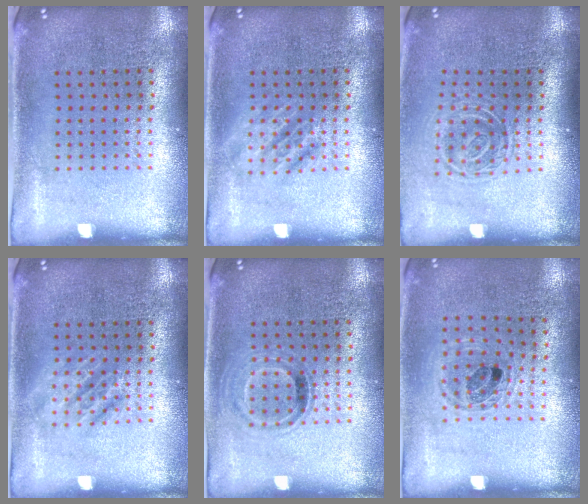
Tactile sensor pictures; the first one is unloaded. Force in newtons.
{"total": 1.8, "press": 1.8, "slide": 0.3}
{"total": 1.6, "press": 1.1, "slide": 1.1}
{"total": 1.8, "press": 1.8, "slide": 0.3}
{"total": 0.9, "press": 0.8, "slide": 0.3}
{"total": 0.9, "press": 0.9, "slide": 0.2}